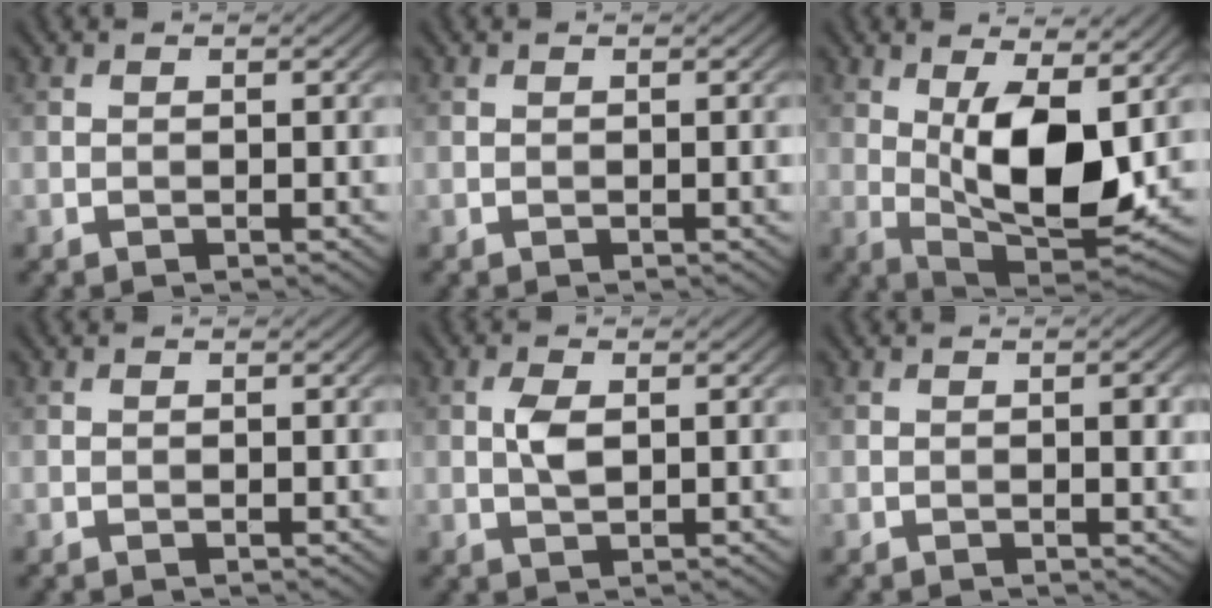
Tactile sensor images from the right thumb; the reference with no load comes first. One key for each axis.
{"total": 0.0}
{"total": 12.7, "fx": 1.8, "fy": 5.6, "fz": 11.2, "tx": -0.195, "ty": -0.016, "tz": 0.035}
{"total": 0.0}
{"total": 2.5, "fx": 0.4, "fy": 1.2, "fz": 2.2, "tx": -0.051, "ty": 0.003, "tz": 0.006}
{"total": 1.4, "fx": 0.1, "fy": 0.6, "fz": 1.2, "tx": -0.013, "ty": -0.002, "tz": 0.000}